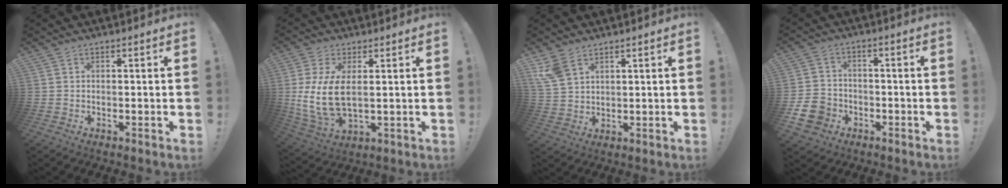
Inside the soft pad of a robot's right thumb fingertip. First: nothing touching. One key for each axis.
{"total": 12.4, "fx": 1.7, "fy": 6.7, "fz": 10.3, "tx": -0.202, "ty": -0.015, "tz": 0.038}
{"total": 6.7, "fx": 4.5, "fy": 3.6, "fz": 3.6, "tx": -0.066, "ty": -0.012, "tz": 0.090}
{"total": 9.6, "fx": -4.4, "fy": 7.6, "fz": 3.8, "tx": -0.075, "ty": 0.028, "tz": -0.079}